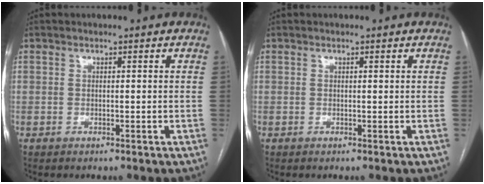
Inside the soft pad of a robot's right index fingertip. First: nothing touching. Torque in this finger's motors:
{"motor_torque": [0.07, 0.07, 0.05, 0.01]}